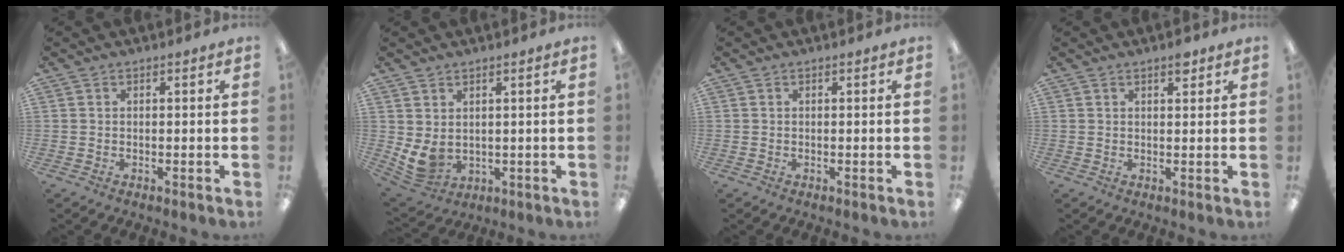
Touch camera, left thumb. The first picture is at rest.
{"total": 6.2, "force": [1.9, 4.8, 3.3], "torque": [-0.083, -0.015, 0.037]}
{"total": 0.0}
{"total": 2.6, "force": [1.8, 1.0, 1.5], "torque": [-0.008, -0.008, 0.027]}